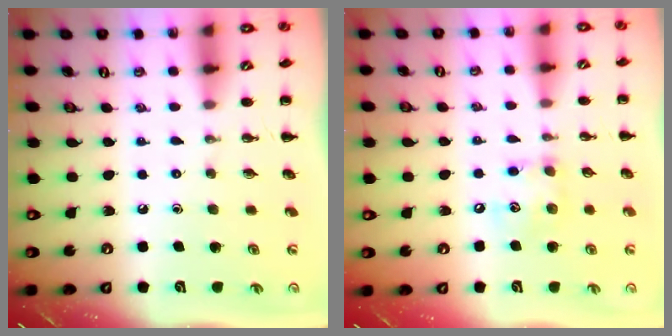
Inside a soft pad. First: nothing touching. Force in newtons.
{"total": 7.5, "press": 7.4, "slide": 0.9}